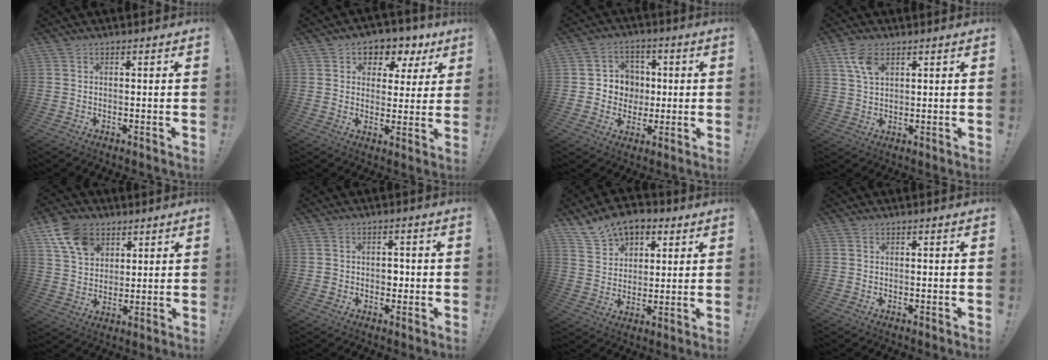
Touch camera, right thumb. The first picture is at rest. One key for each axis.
{"total": 5.8, "fx": 2.5, "fy": 4.8, "fz": 1.8, "tx": -0.011, "ty": -0.024, "tz": 0.046}
{"total": 8.1, "fx": -0.1, "fy": 8.0, "fz": 1.4, "tx": -0.021, "ty": 0.002, "tz": 0.005}
{"total": 6.7, "fx": 3.6, "fy": 3.4, "fz": 4.5, "tx": -0.079, "ty": -0.013, "tz": 0.067}
{"total": 12.2, "fx": 6.4, "fy": 8.6, "fz": 5.7, "tx": -0.097, "ty": -0.023, "tz": 0.127}
{"total": 3.2, "fx": -0.2, "fy": 2.9, "fz": 1.4, "tx": -0.014, "ty": 0.000, "tz": -0.008}
{"total": 11.2, "fx": 7.6, "fy": 7.3, "fz": 4.0, "tx": -0.064, "ty": -0.048, "tz": 0.147}
{"total": 0.0}